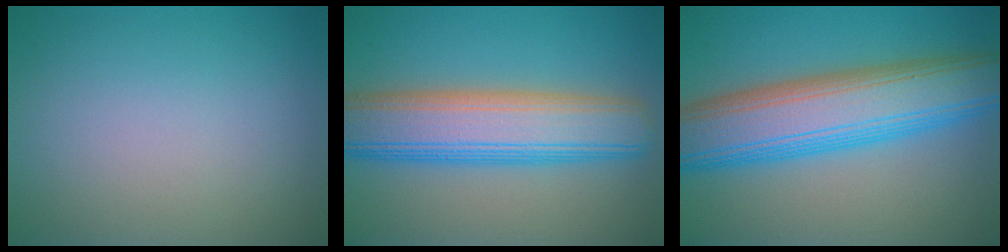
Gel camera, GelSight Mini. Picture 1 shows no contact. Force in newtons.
{"total": 9.2, "press": 9.2, "slide": 0.3}
{"total": 10.8, "press": 10.8, "slide": 0.4}